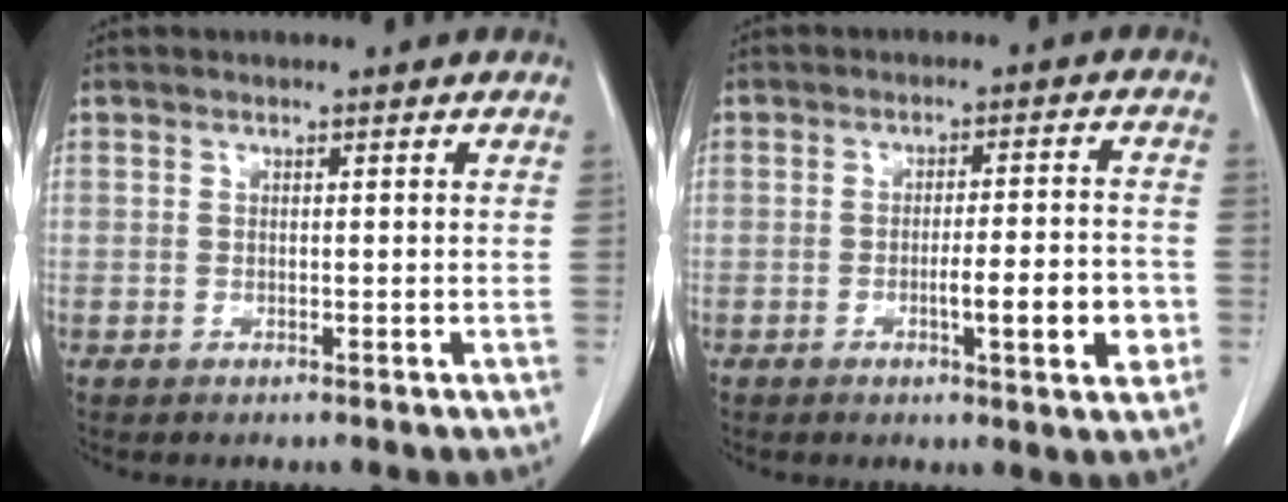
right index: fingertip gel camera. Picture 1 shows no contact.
{"total": 7.8, "force": [-2.4, 0.8, 7.4], "torque": [-0.105, 0.001, -0.030]}